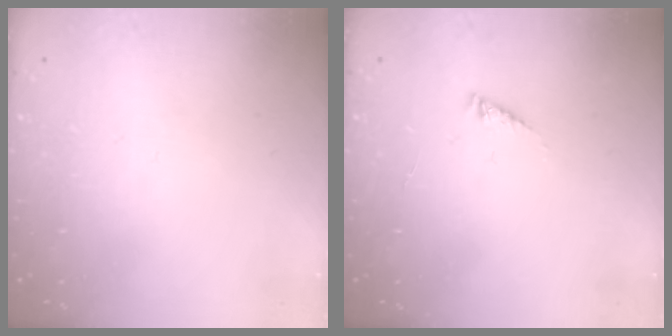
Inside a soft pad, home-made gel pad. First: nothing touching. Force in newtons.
{"total": 1.8, "press": 1.8, "slide": 0.2}